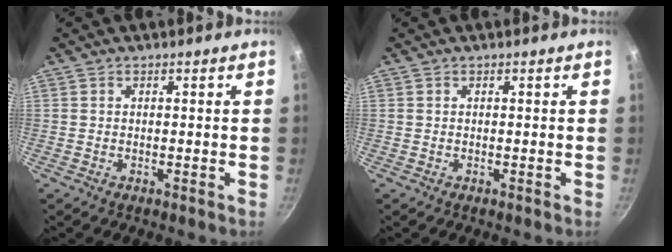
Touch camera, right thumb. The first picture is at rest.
{"total": 0.0}